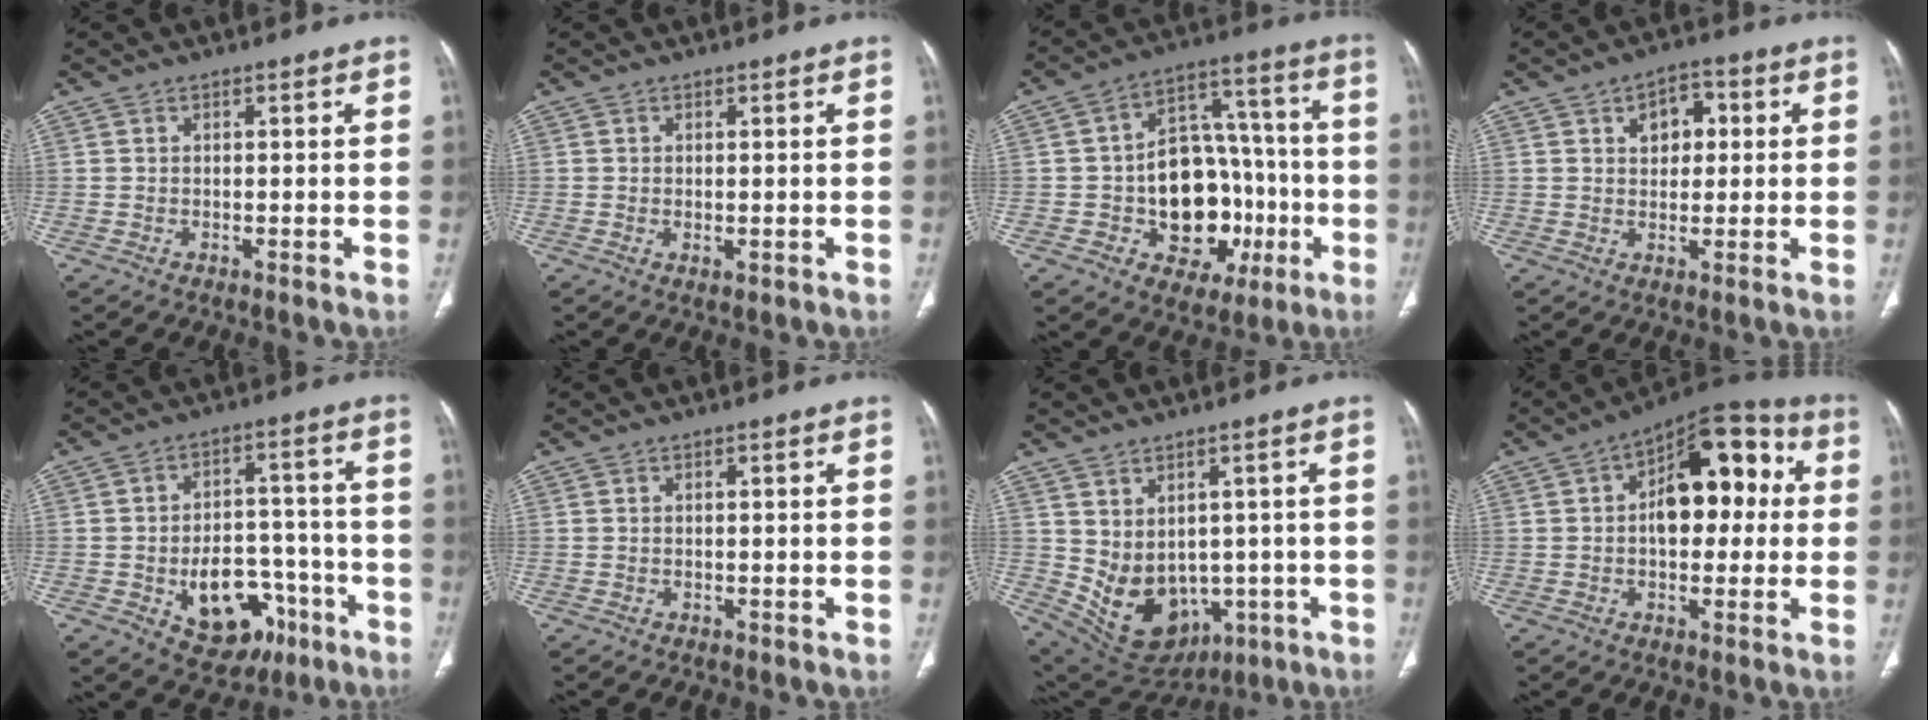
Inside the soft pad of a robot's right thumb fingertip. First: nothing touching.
{"total": 1.1, "force": [-0.2, 0.6, 1.0], "torque": [-0.019, -0.005, 0.001]}
{"total": 19.4, "force": [-4.3, 13.7, 13.0], "torque": [-0.131, 0.046, -0.048]}
{"total": 5.8, "force": [1.7, 3.9, 3.8], "torque": [-0.022, 0.008, 0.020]}
{"total": 14.5, "force": [-5.9, 9.9, 8.9], "torque": [-0.088, 0.045, -0.070]}
{"total": 0.0}
{"total": 14.0, "force": [-1.7, 10.6, 8.9], "torque": [-0.128, 0.003, 0.018]}
{"total": 16.1, "force": [2.3, 9.1, 13.1], "torque": [-0.141, 0.039, 0.028]}